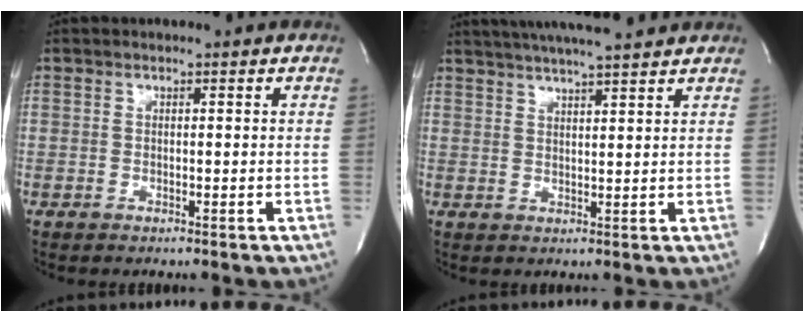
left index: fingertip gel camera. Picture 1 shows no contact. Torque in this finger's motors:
{"motor_torque": [0.82, -0.58, 0.18, 0.02]}